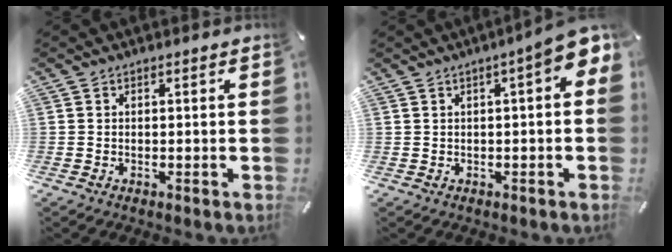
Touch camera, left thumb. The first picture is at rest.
{"total": 6.1, "force": [2.3, 1.5, 5.4], "torque": [-0.087, -0.012, 0.037]}